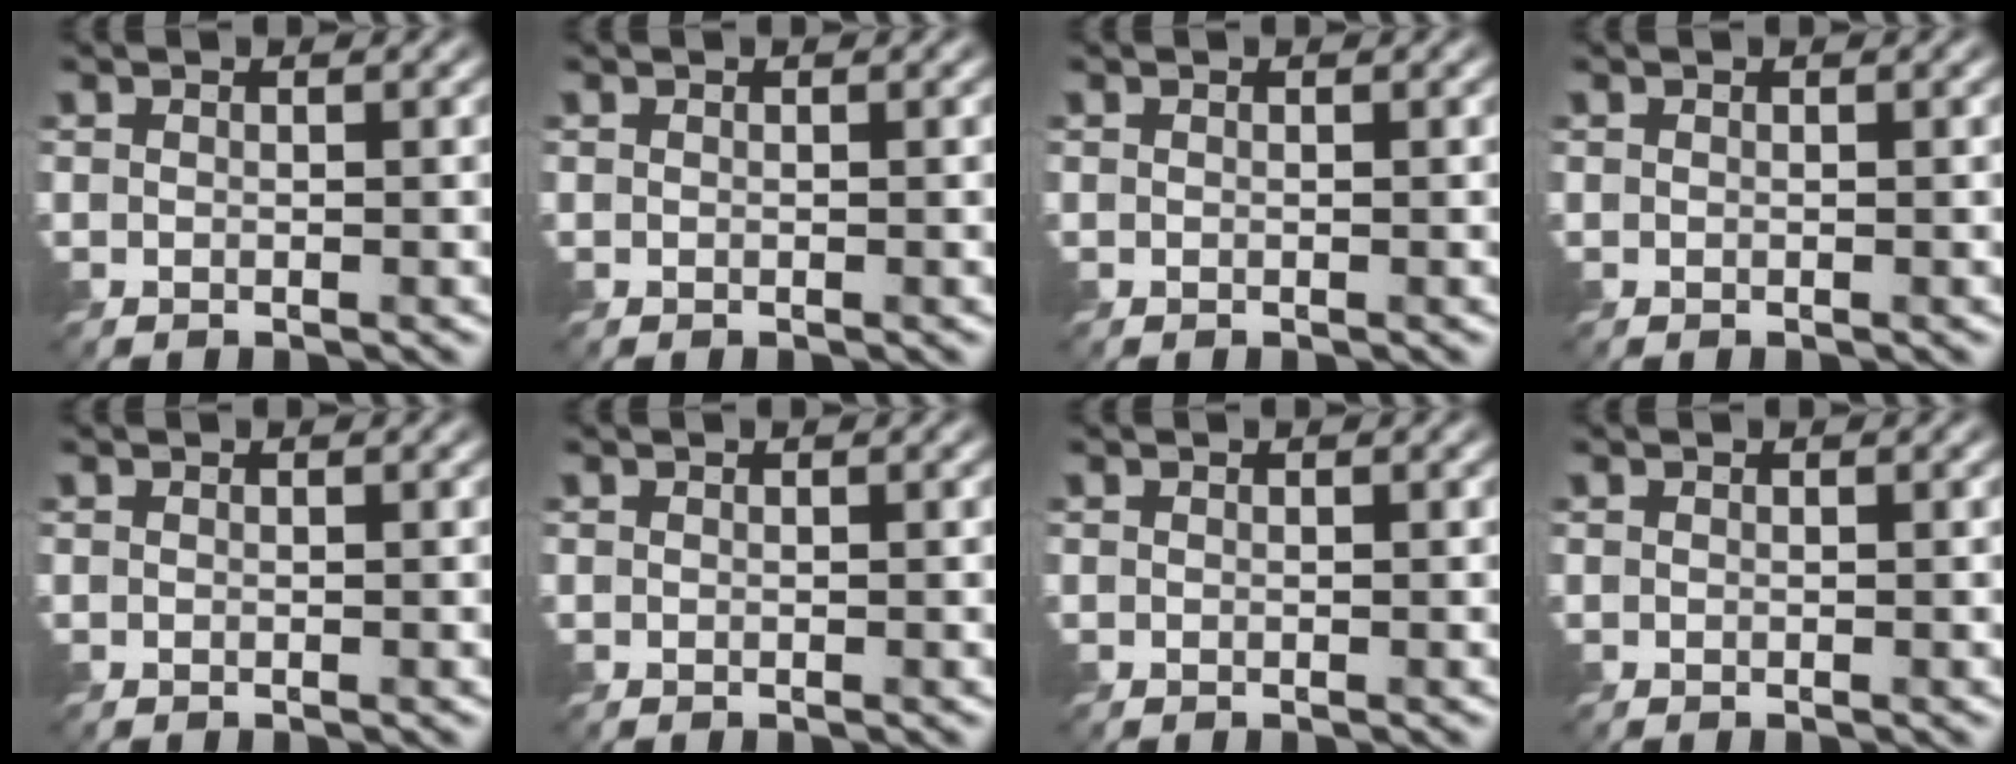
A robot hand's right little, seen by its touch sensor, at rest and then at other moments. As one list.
[{"total": 0.0}, {"total": 0.0}, {"total": 0.0}, {"total": 0.0}, {"total": 0.0}, {"total": 0.0}, {"total": 0.0}]